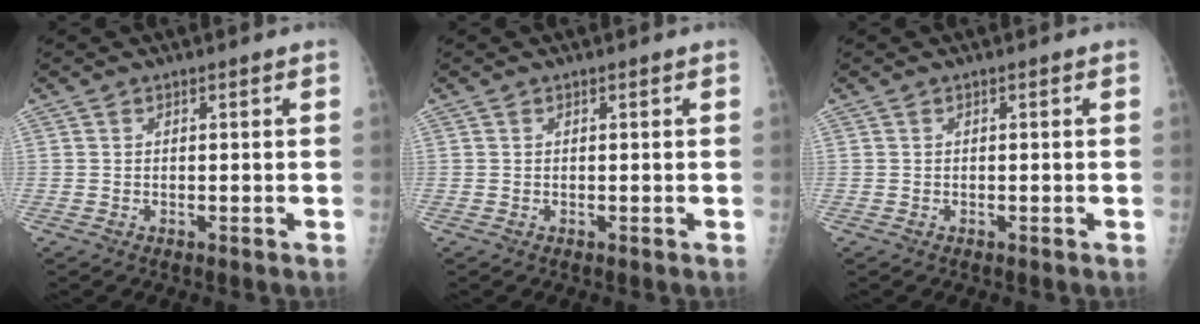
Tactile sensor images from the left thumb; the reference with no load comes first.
{"total": 0.0}
{"total": 0.0}